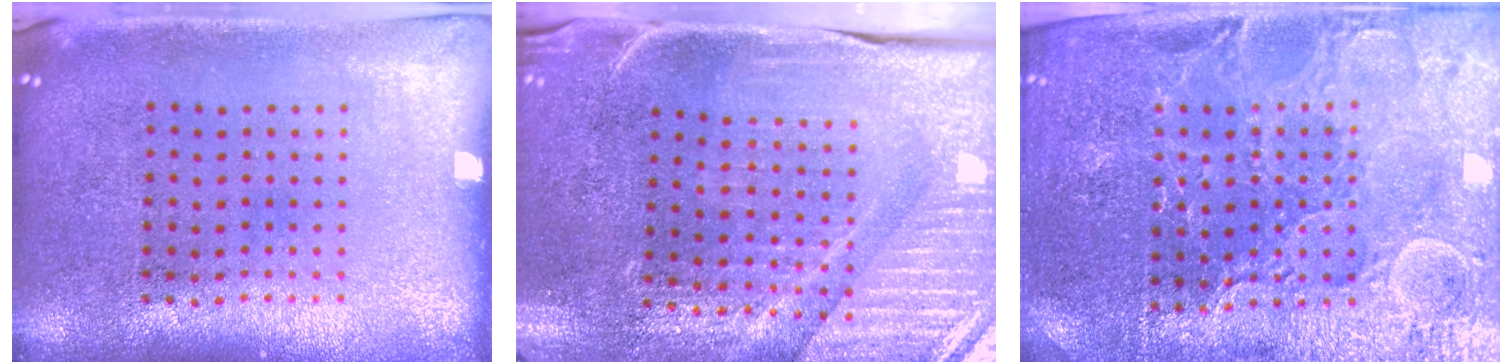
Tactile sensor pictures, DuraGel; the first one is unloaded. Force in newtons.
{"total": 3.9, "press": 3.9, "slide": 0.4}
{"total": 3.9, "press": 3.8, "slide": 1.0}